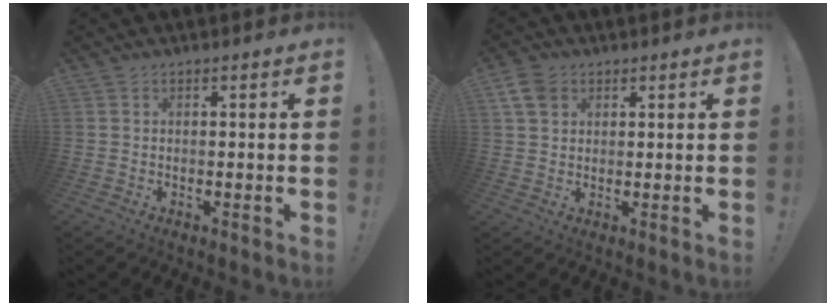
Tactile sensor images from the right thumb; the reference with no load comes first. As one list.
[{"total": 6.4, "force": [3.1, 4.6, 3.1], "torque": [-0.052, -0.004, 0.062]}]